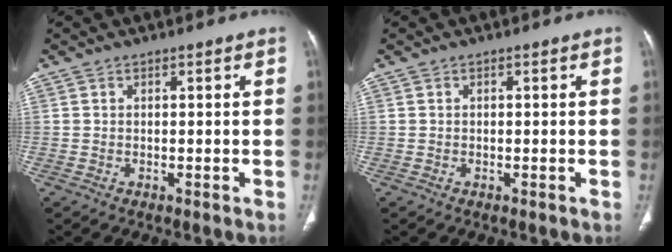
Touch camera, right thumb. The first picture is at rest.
{"total": 0.0}